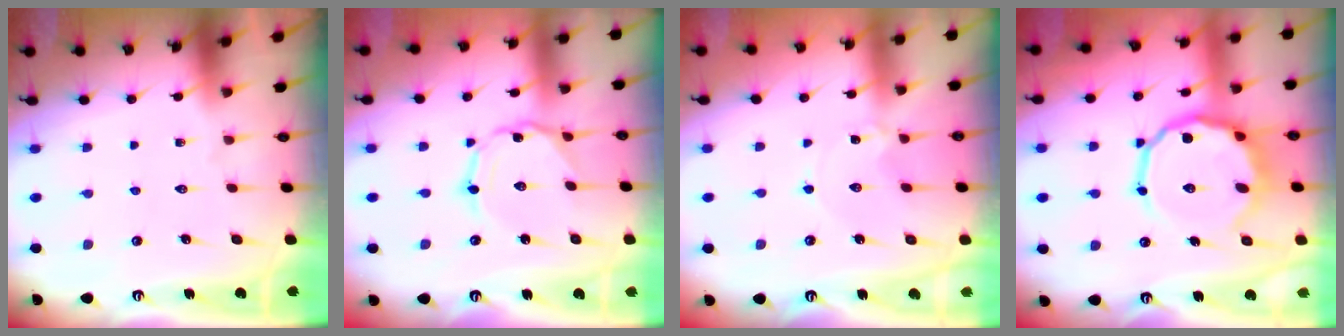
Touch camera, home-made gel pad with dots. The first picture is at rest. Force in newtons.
{"total": 1.2, "press": 1.2, "slide": 0.3}
{"total": 0.9, "press": 0.9, "slide": 0.2}
{"total": 13.8, "press": 13.5, "slide": 2.7}